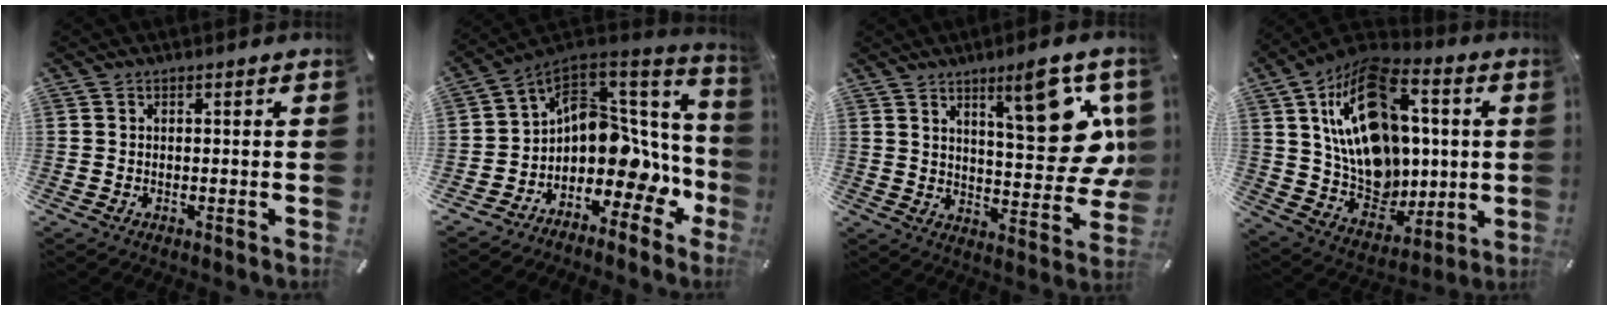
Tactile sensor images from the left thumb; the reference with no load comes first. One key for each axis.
{"total": 12.3, "fx": 1.5, "fy": 9.1, "fz": 8.2, "tx": -0.110, "ty": -0.055, "tz": 0.023}
{"total": 18.6, "fx": 8.7, "fy": 6.9, "fz": 14.9, "tx": -0.178, "ty": -0.057, "tz": 0.133}
{"total": 21.9, "fx": 5.5, "fy": 15.9, "fz": 14.0, "tx": -0.252, "ty": -0.029, "tz": 0.099}